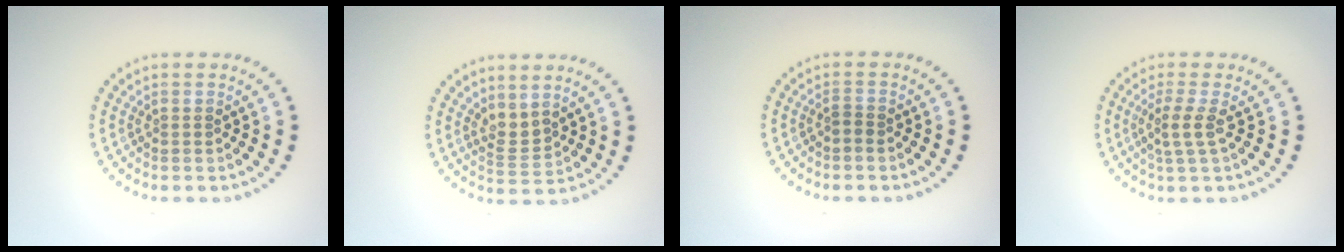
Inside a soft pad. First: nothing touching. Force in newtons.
{"total": 2.0, "press": 1.4, "slide": 1.3}
{"total": 0.8, "press": 0.5, "slide": 0.7}
{"total": 2.1, "press": 1.6, "slide": 1.4}